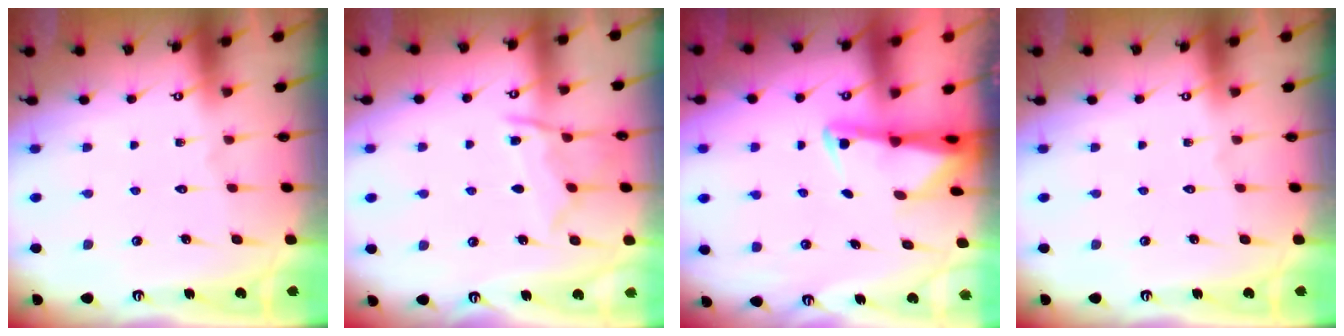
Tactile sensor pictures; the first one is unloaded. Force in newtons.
{"total": 9.6, "press": 9.6, "slide": 0.9}
{"total": 2.2, "press": 2.1, "slide": 0.5}
{"total": 0.0}